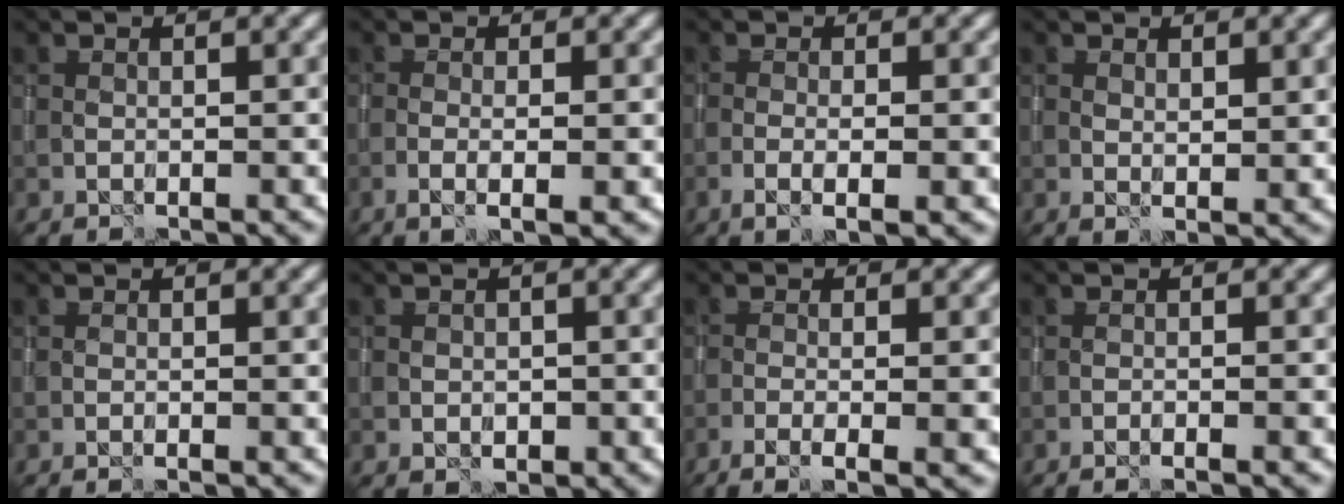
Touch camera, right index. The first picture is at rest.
{"total": 2.7, "force": [-0.7, 0.7, 2.5], "torque": [-0.042, -0.003, -0.015]}
{"total": 3.1, "force": [-0.9, 0.8, 2.8], "torque": [-0.048, -0.003, -0.019]}
{"total": 1.5, "force": [0.6, 0.6, 1.2], "torque": [-0.020, -0.006, 0.015]}
{"total": 0.7, "force": [-0.2, 0.1, 0.7], "torque": [-0.009, -0.003, -0.005]}
{"total": 1.4, "force": [-0.3, 1.1, 0.9], "torque": [-0.014, -0.005, -0.002]}
{"total": 4.9, "force": [-1.6, 1.5, 4.4], "torque": [-0.062, -0.004, -0.029]}
{"total": 2.5, "force": [-0.9, 0.8, 2.2], "torque": [-0.019, 0.009, -0.019]}